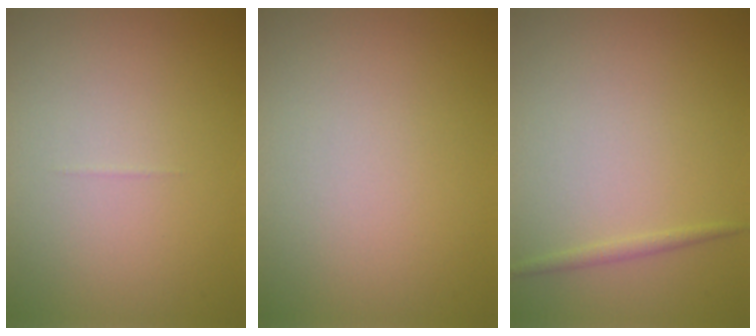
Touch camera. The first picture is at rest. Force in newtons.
{"total": 0.0}
{"total": 0.9, "press": 0.9, "slide": 0.1}